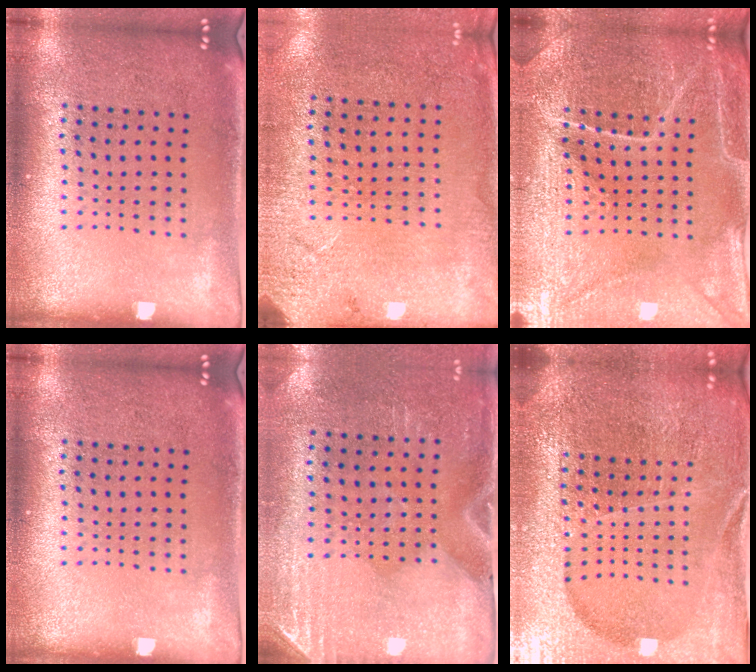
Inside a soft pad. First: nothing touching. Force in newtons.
{"total": 2.6, "press": 2.4, "slide": 1.1}
{"total": 4.4, "press": 4.3, "slide": 1.1}
{"total": 0.0}
{"total": 2.9, "press": 2.5, "slide": 1.4}
{"total": 5.9, "press": 5.2, "slide": 2.8}